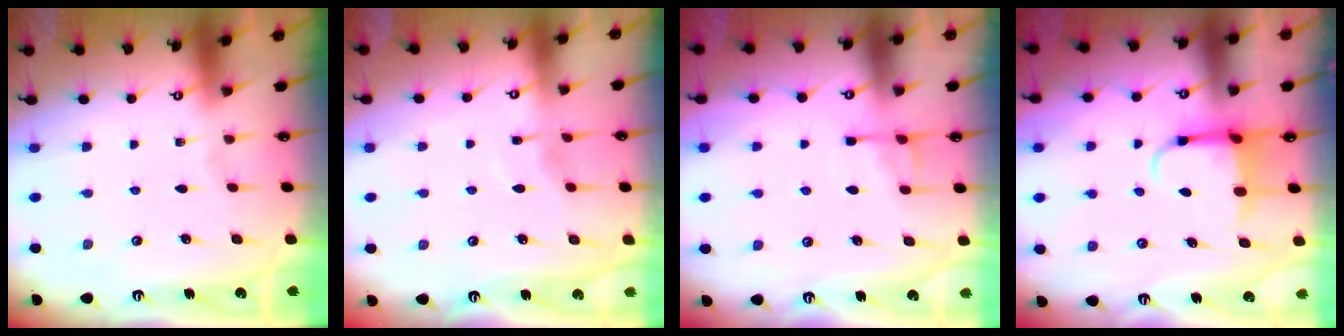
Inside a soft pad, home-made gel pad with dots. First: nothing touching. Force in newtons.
{"total": 5.1, "press": 5.1, "slide": 0.4}
{"total": 5.1, "press": 5.1, "slide": 0.5}
{"total": 5.0, "press": 4.9, "slide": 0.8}